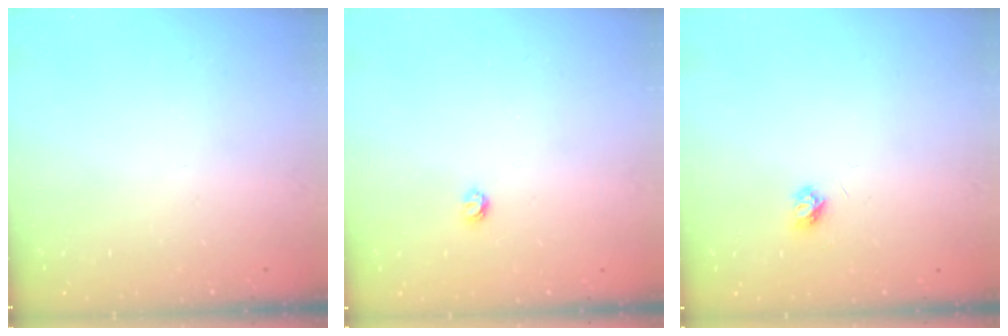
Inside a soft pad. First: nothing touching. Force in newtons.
{"total": 3.0, "press": 3.0, "slide": 0.4}
{"total": 3.9, "press": 3.8, "slide": 0.5}